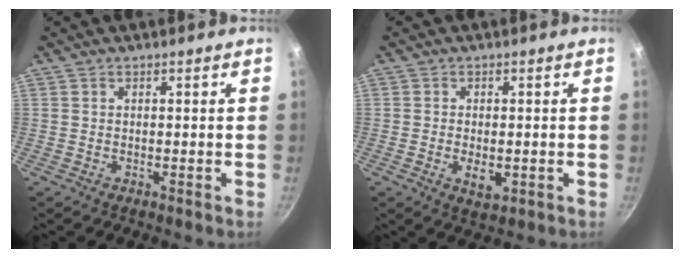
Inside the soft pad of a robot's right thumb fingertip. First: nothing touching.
{"total": 4.9, "force": [-0.9, 2.7, 3.9], "torque": [-0.060, -0.006, -0.008]}